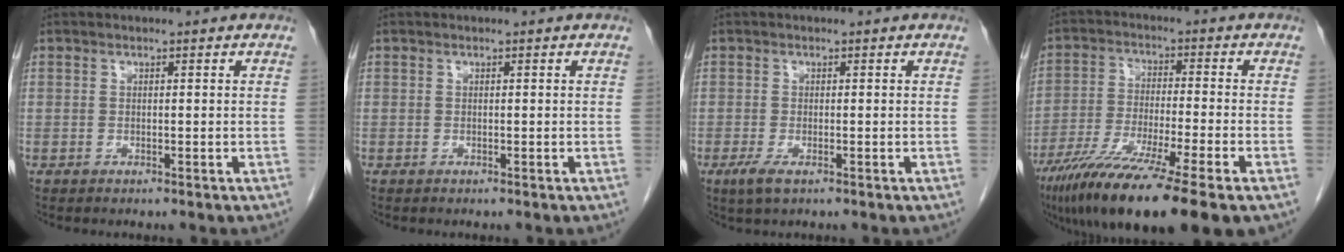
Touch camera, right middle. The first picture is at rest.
{"total": 0.0}
{"total": 2.3, "force": [-1.2, 0.7, 1.9], "torque": [-0.043, -0.006, -0.022]}
{"total": 17.2, "force": [-11.4, 0.6, 12.8], "torque": [-0.210, -0.047, -0.191]}